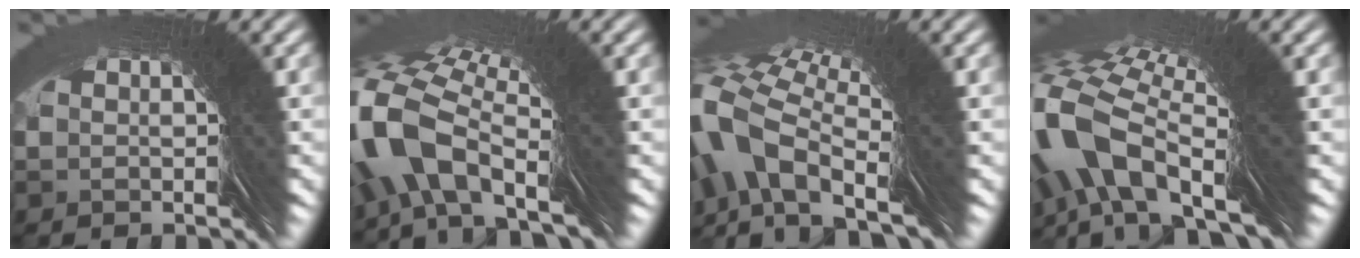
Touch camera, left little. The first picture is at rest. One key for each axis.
{"total": 3.8, "fx": 2.1, "fy": 1.4, "fz": 2.8, "tx": -0.046, "ty": 0.029, "tz": 0.010}
{"total": 4.1, "fx": 0.9, "fy": 2.0, "fz": 3.5, "tx": -0.061, "ty": 0.016, "tz": -0.003}
{"total": 4.4, "fx": 1.8, "fy": 1.5, "fz": 3.8, "tx": -0.061, "ty": 0.031, "tz": 0.004}